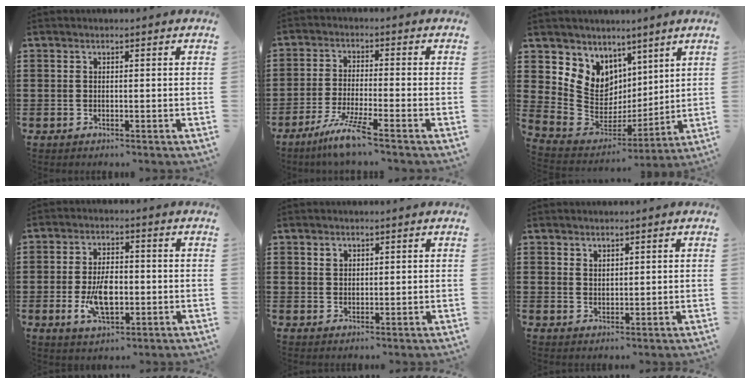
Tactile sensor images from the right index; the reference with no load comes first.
{"total": 6.4, "force": [-4.7, -0.3, 4.4], "torque": [-0.096, -0.019, -0.090]}
{"total": 8.8, "force": [4.4, 7.6, 1.2], "torque": [-0.068, -0.050, 0.092]}
{"total": 7.4, "force": [-1.3, 3.8, 6.3], "torque": [-0.128, -0.004, -0.028]}
{"total": 0.9, "force": [0.6, 0.6, 0.3], "torque": [-0.007, 0.003, 0.012]}
{"total": 1.8, "force": [1.6, 0.8, 0.0], "torque": [-0.003, 0.003, 0.032]}